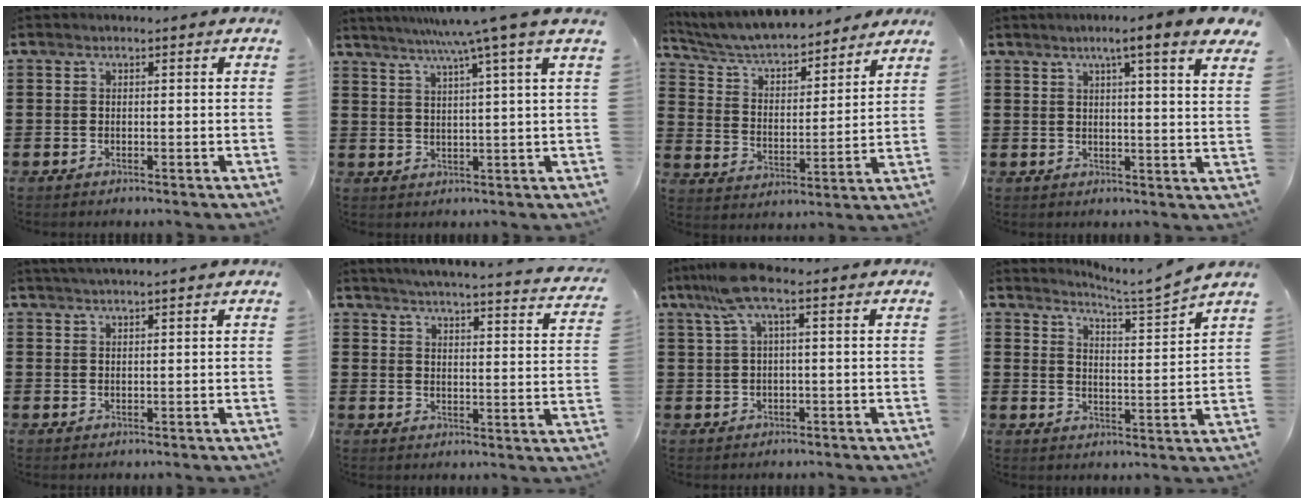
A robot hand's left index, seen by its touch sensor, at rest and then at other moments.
{"total": 7.1, "force": [5.0, -1.8, 4.7], "torque": [-0.104, -0.018, 0.080]}
{"total": 6.0, "force": [5.7, 1.0, 1.8], "torque": [-0.062, -0.037, 0.094]}
{"total": 5.6, "force": [3.7, -0.5, 4.1], "torque": [-0.077, -0.019, 0.054]}
{"total": 1.8, "force": [1.7, -0.3, 0.3], "torque": [-0.008, 0.002, 0.034]}
{"total": 4.2, "force": [4.0, -0.7, 1.1], "torque": [-0.041, -0.033, 0.064]}
{"total": 5.9, "force": [2.0, 0.7, 5.5], "torque": [-0.130, -0.006, 0.030]}
{"total": 4.2, "force": [3.8, -1.0, 1.4], "torque": [-0.037, -0.036, 0.058]}